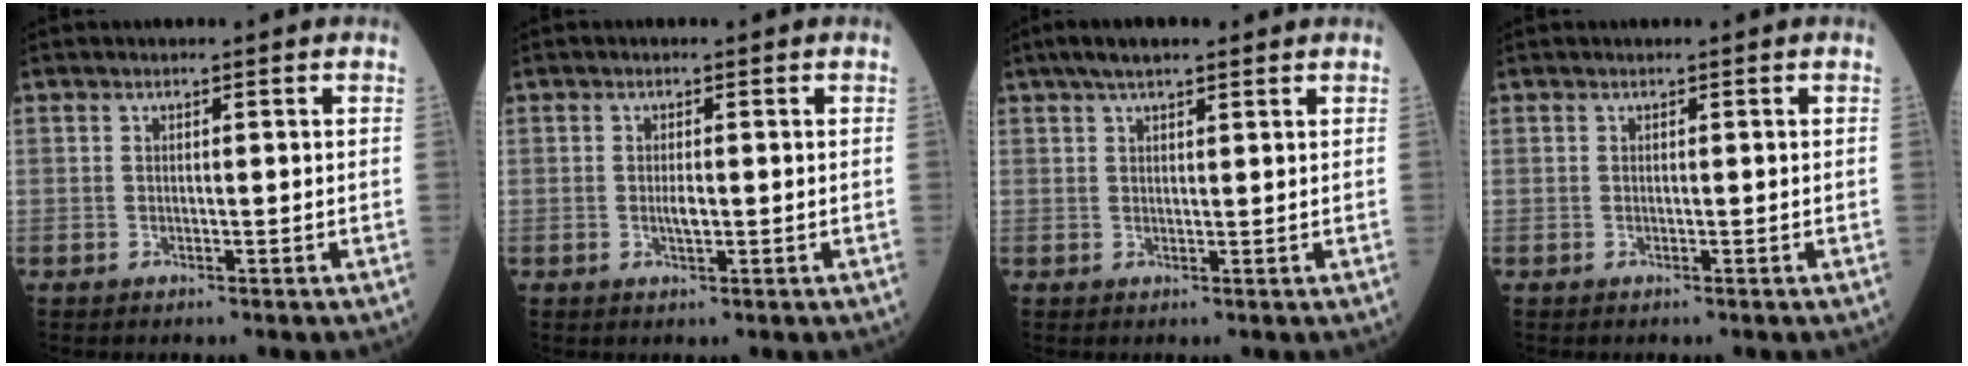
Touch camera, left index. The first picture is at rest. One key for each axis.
{"total": 1.6, "fx": -0.2, "fy": 0.5, "fz": 1.5, "tx": -0.032, "ty": -0.001, "tz": -0.002}
{"total": 5.3, "fx": 3.9, "fy": 1.2, "fz": 3.4, "tx": -0.061, "ty": 0.028, "tz": 0.065}
{"total": 0.0}